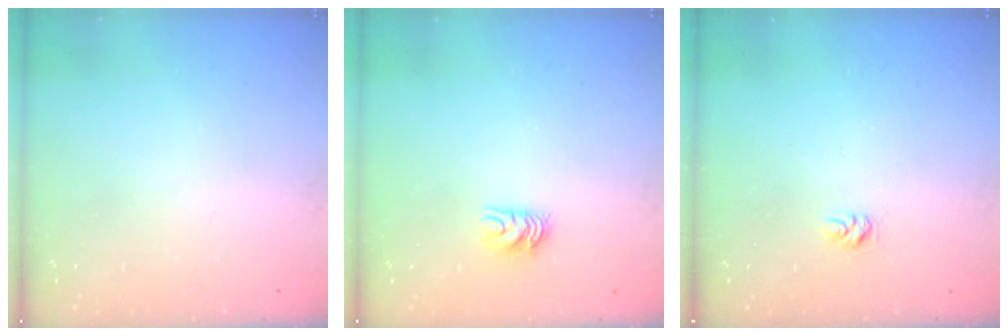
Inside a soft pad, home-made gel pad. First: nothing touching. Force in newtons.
{"total": 6.2, "press": 6.2, "slide": 0.4}
{"total": 3.9, "press": 3.9, "slide": 0.4}